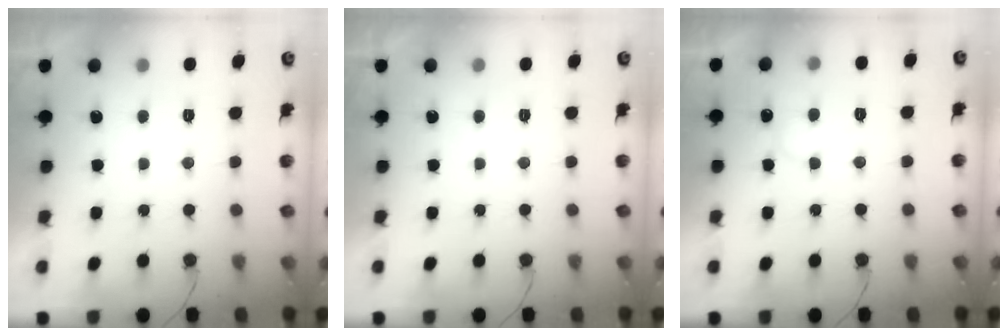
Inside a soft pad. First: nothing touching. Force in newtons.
{"total": 1.8, "press": 1.8, "slide": 0.1}
{"total": 5.5, "press": 5.5, "slide": 0.5}